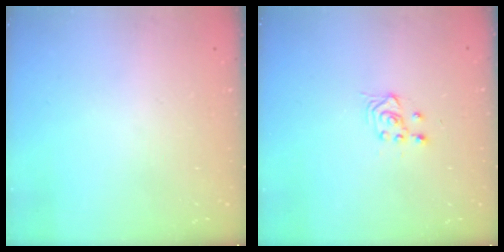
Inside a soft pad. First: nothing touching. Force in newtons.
{"total": 3.3, "press": 3.0, "slide": 1.4}